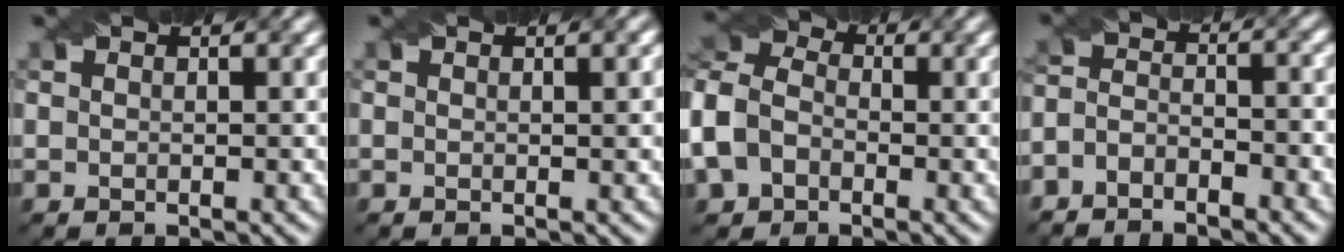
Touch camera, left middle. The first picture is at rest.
{"total": 1.3, "force": [0.2, 0.3, 1.3], "torque": [-0.015, 0.003, 0.000]}
{"total": 7.0, "force": [-2.0, 5.2, 4.2], "torque": [-0.103, 0.002, -0.047]}
{"total": 3.6, "force": [-2.8, 1.5, 1.7], "torque": [-0.030, 0.001, -0.055]}